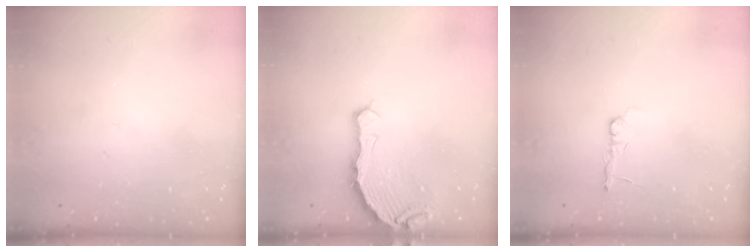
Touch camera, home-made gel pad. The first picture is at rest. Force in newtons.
{"total": 8.1, "press": 6.7, "slide": 4.5}
{"total": 2.7, "press": 2.7, "slide": 0.4}